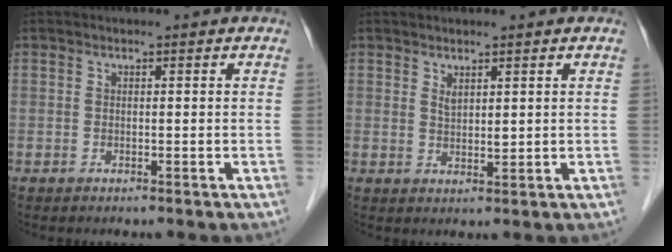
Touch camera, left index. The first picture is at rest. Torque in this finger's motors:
{"motor_torque": [0.30, 0.03, 0.02, 0.00]}